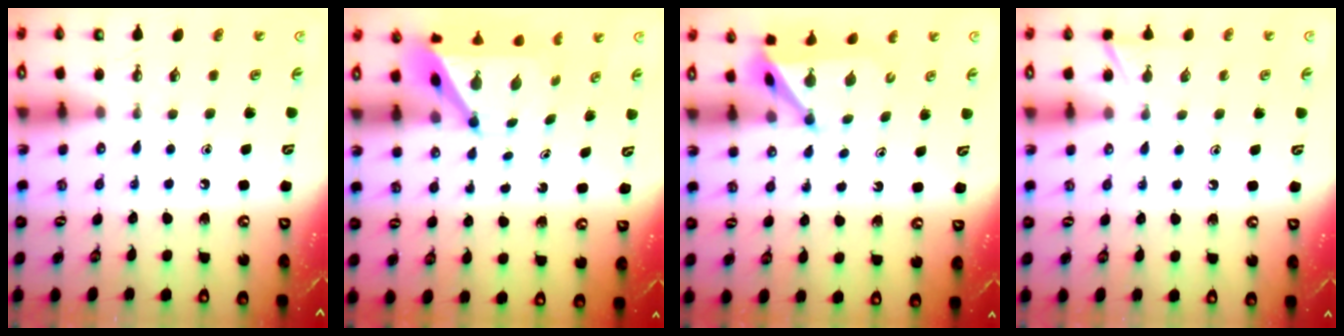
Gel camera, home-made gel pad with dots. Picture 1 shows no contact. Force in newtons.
{"total": 5.8, "press": 5.8, "slide": 0.4}
{"total": 4.9, "press": 4.9, "slide": 0.6}
{"total": 3.9, "press": 3.9, "slide": 0.5}